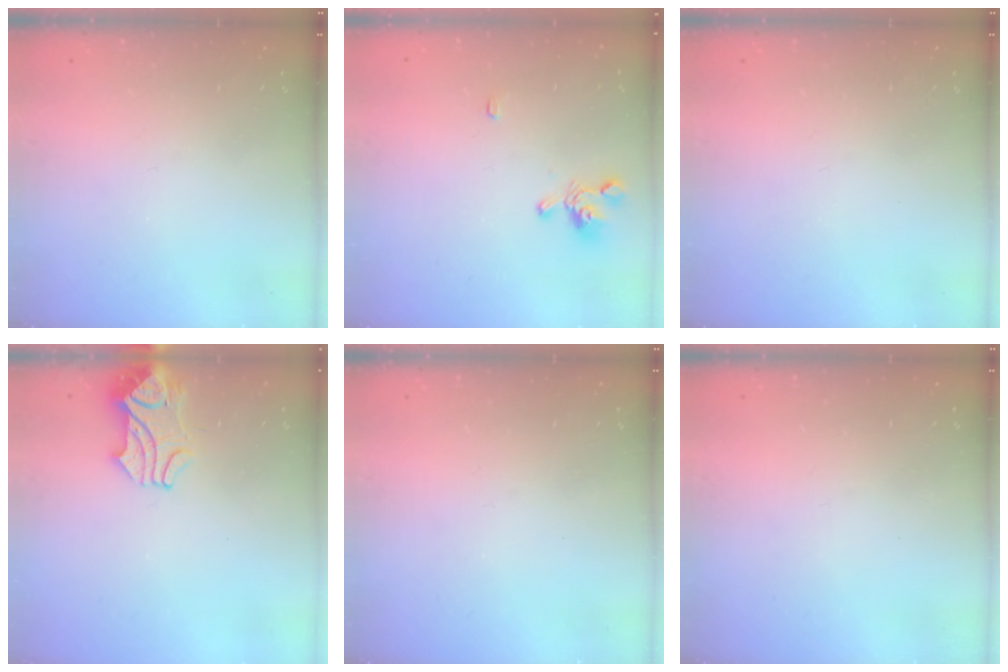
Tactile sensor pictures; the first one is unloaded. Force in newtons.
{"total": 2.3, "press": 2.3, "slide": 0.2}
{"total": 0.0}
{"total": 2.1, "press": 2.0, "slide": 0.5}
{"total": 0.0}
{"total": 0.0}